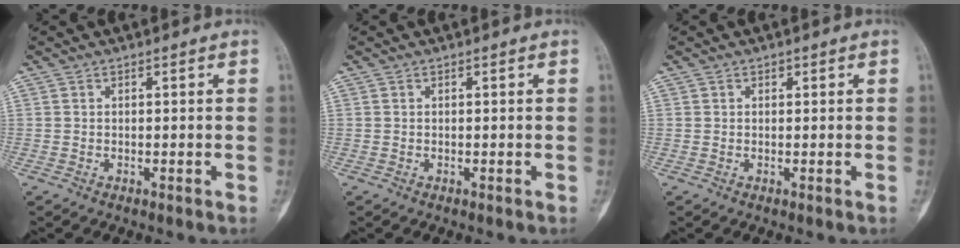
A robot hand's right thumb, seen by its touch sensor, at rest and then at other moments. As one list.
[{"total": 0.0}, {"total": 0.5, "force": [0.3, 0.4, 0.2], "torque": [-0.002, -0.001, 0.002]}]